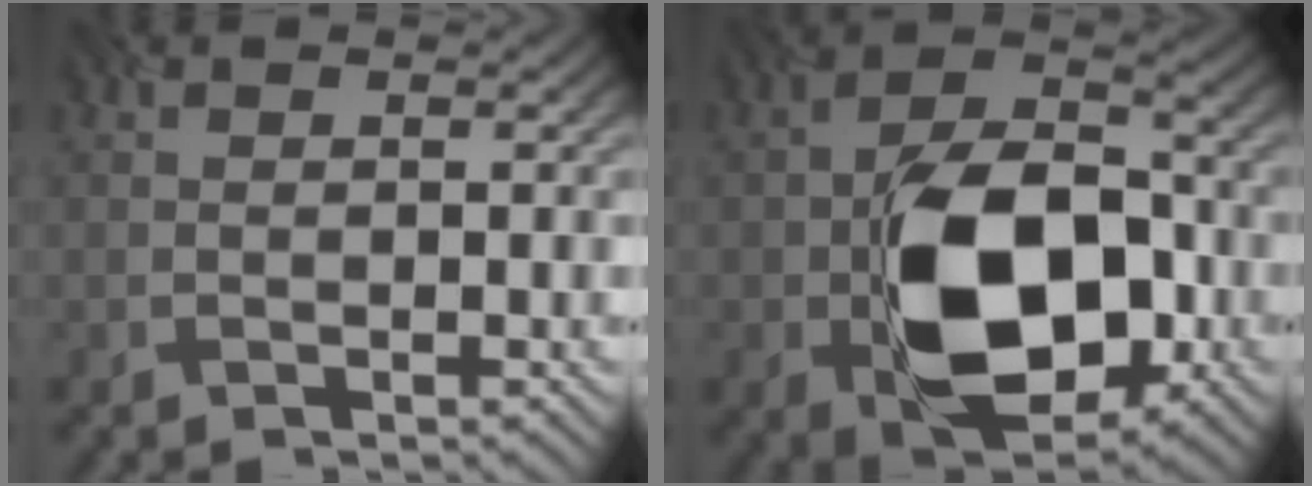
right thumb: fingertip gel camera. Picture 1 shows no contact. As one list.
[{"total": 13.6, "force": [-3.9, 8.7, 9.7], "torque": [-0.168, -0.022, -0.061]}]